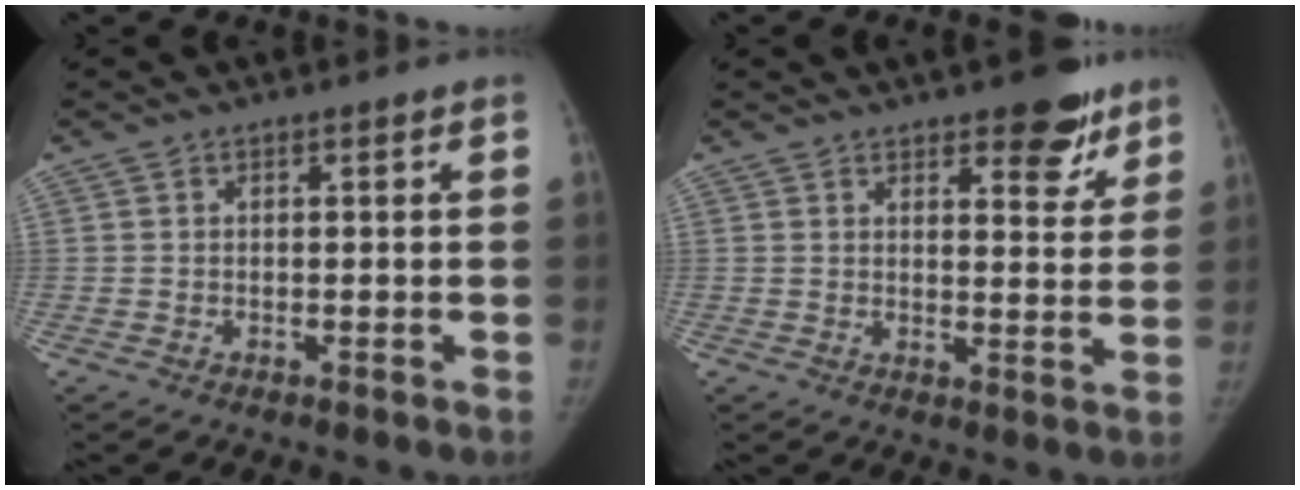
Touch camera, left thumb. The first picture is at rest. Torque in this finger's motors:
{"motor_torque": [3.15, 1.86, 0.58, -0.13, 0.00]}